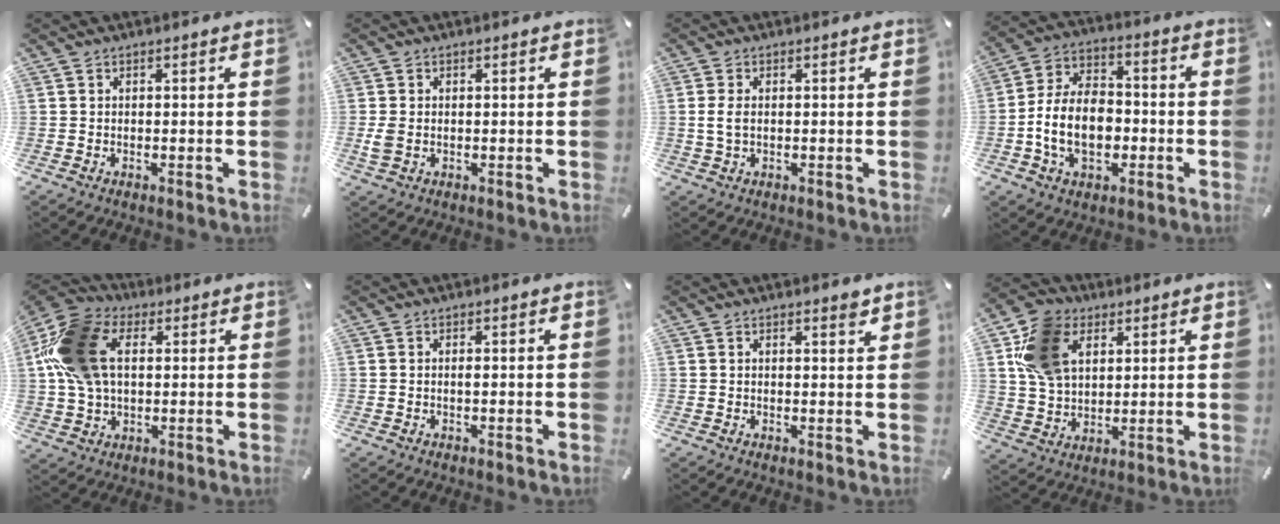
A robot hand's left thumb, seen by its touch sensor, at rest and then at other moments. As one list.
[{"total": 2.5, "force": [-0.2, 1.7, 1.8], "torque": [-0.033, -0.002, -0.006]}, {"total": 3.3, "force": [0.1, 2.0, 2.7], "torque": [-0.059, 0.003, 0.000]}, {"total": 13.4, "force": [-3.5, 9.1, 9.2], "torque": [-0.198, 0.009, -0.063]}, {"total": 18.9, "force": [3.9, 13.0, 13.2], "torque": [-0.296, 0.016, 0.072]}, {"total": 0.6, "force": [0.0, 0.0, 0.6], "torque": [-0.013, -0.004, 0.000]}, {"total": 1.6, "force": [1.3, 0.4, 0.9], "torque": [-0.003, -0.008, 0.020]}, {"total": 13.3, "force": [5.1, 9.9, 7.3], "torque": [-0.172, 0.007, 0.100]}]